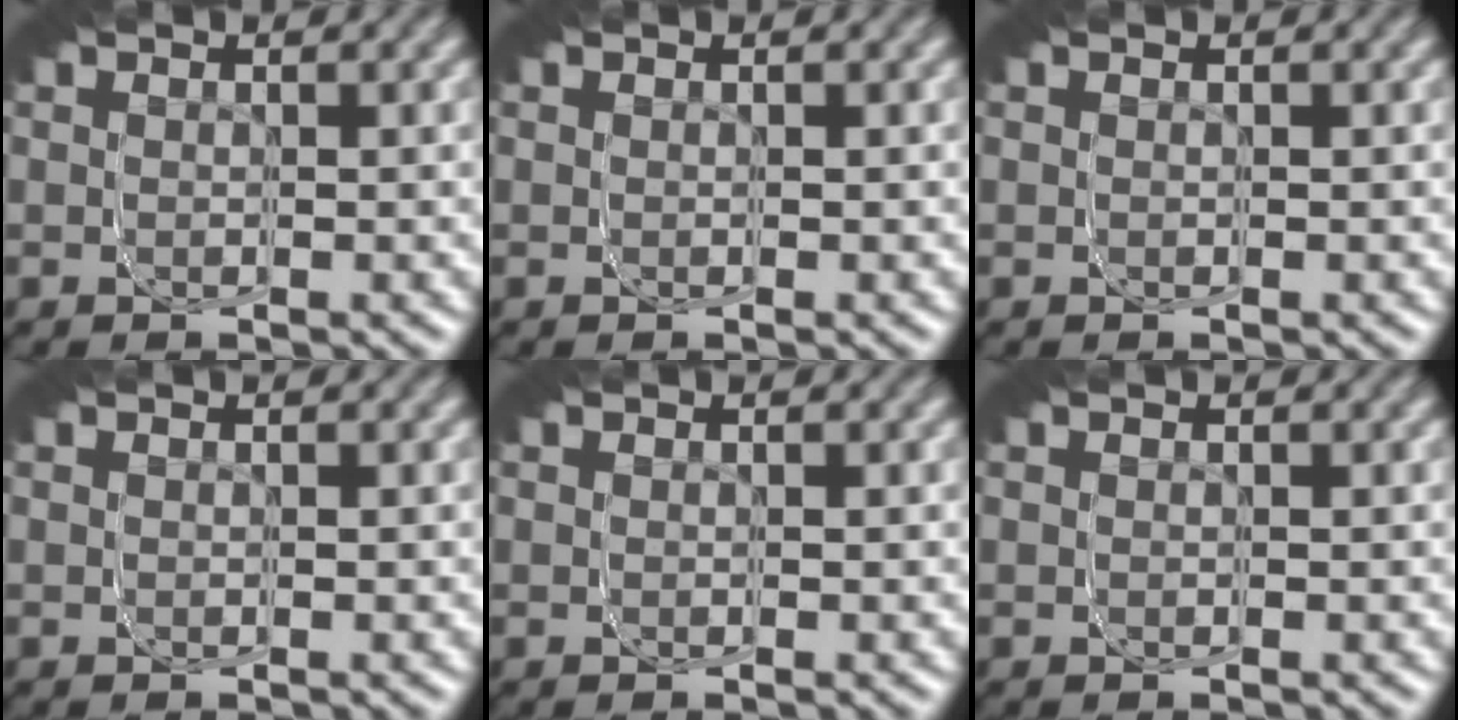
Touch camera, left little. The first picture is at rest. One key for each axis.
{"total": 0.0}
{"total": 0.0}
{"total": 0.0}
{"total": 0.0}
{"total": 0.0}